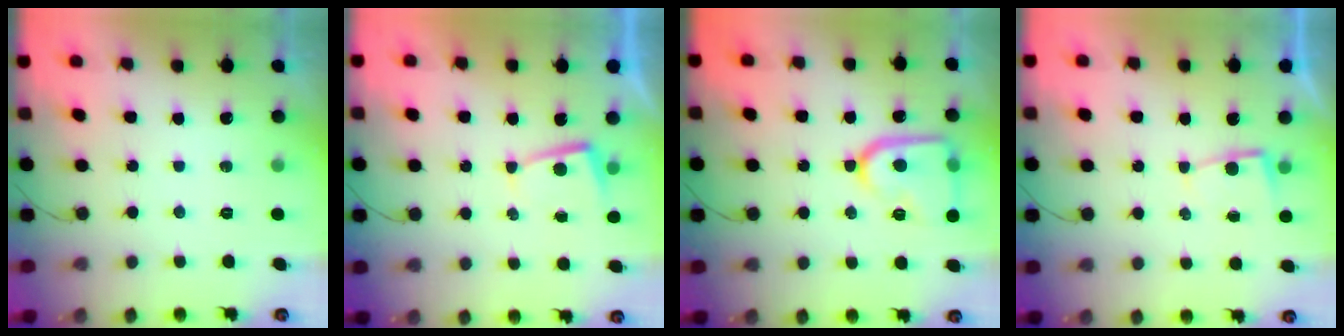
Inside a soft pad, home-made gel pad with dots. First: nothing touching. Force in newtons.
{"total": 2.8, "press": 2.8, "slide": 0.5}
{"total": 16.8, "press": 16.7, "slide": 1.6}
{"total": 2.4, "press": 2.4, "slide": 0.3}